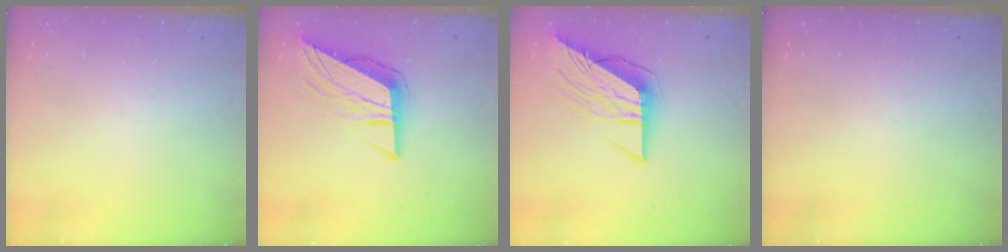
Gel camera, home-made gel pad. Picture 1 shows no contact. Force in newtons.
{"total": 9.9, "press": 9.9, "slide": 0.8}
{"total": 11.4, "press": 11.3, "slide": 1.3}
{"total": 0.0}